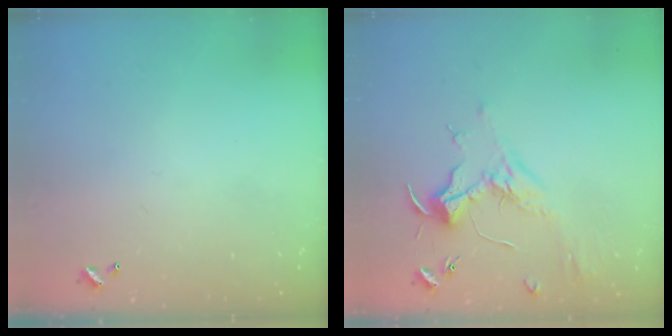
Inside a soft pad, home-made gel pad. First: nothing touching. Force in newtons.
{"total": 2.0, "press": 1.9, "slide": 0.7}